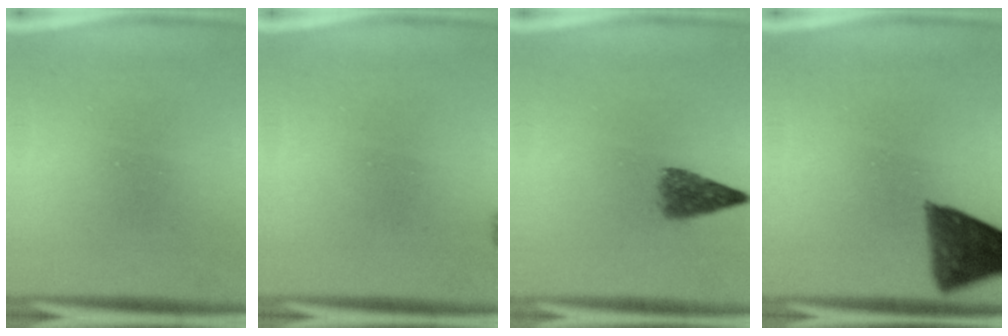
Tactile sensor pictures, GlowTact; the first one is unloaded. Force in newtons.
{"total": 1.1}
{"total": 4.1}
{"total": 7.6}